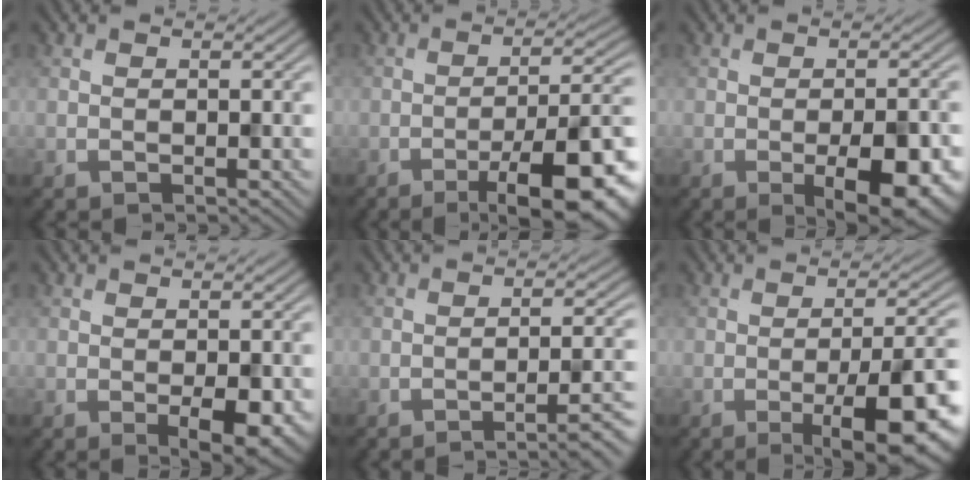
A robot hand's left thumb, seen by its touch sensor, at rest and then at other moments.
{"total": 12.3, "force": [-6.6, 3.0, 9.9], "torque": [-0.139, 0.010, -0.097]}
{"total": 6.9, "force": [-2.3, 2.5, 6.0], "torque": [-0.085, -0.010, -0.026]}
{"total": 3.1, "force": [-0.6, 1.4, 2.7], "torque": [-0.043, -0.011, -0.007]}
{"total": 6.0, "force": [-3.6, 1.0, 4.7], "torque": [-0.065, 0.008, -0.059]}
{"total": 10.4, "force": [-3.7, 2.8, 9.3], "torque": [-0.129, -0.004, -0.053]}